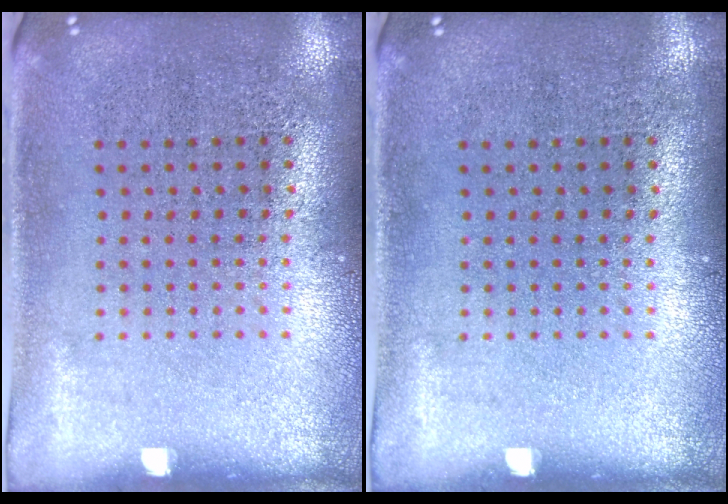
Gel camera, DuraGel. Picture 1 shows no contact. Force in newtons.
{"total": 0.0}